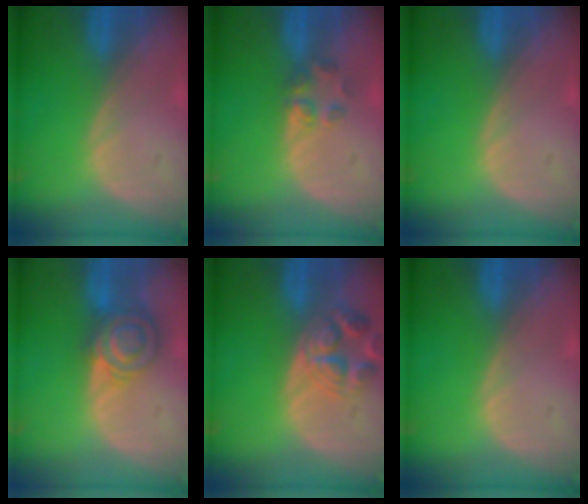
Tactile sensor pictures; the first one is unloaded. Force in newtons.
{"total": 2.7, "press": 2.6, "slide": 0.9}
{"total": 0.0}
{"total": 7.0, "press": 6.4, "slide": 2.8}
{"total": 6.9, "press": 6.3, "slide": 2.8}
{"total": 0.0}